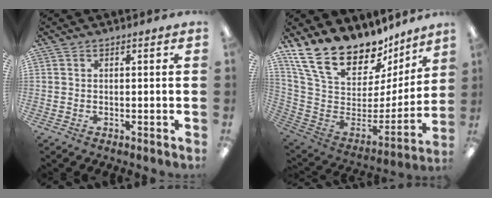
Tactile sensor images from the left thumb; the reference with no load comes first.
{"total": 21.5, "force": [17.1, 9.7, 8.8], "torque": [-0.159, -0.131, 0.317]}